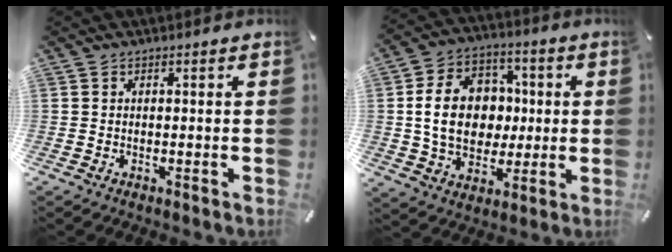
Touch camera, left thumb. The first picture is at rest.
{"total": 15.7, "force": [0.5, 12.8, 9.1], "torque": [-0.177, 0.020, 0.014]}